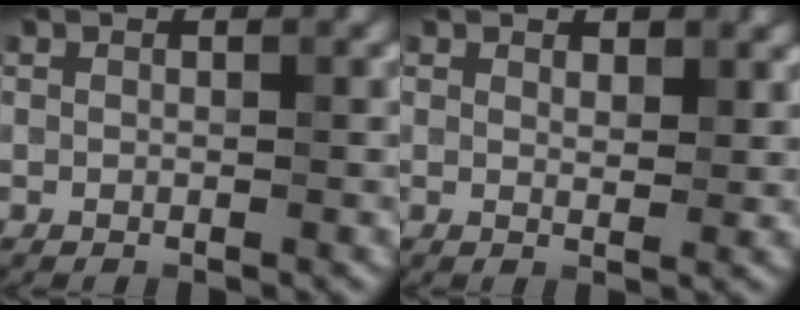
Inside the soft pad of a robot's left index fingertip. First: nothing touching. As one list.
[{"total": 1.2, "force": [0.9, 0.4, 0.7], "torque": [-0.016, -0.003, 0.019]}]